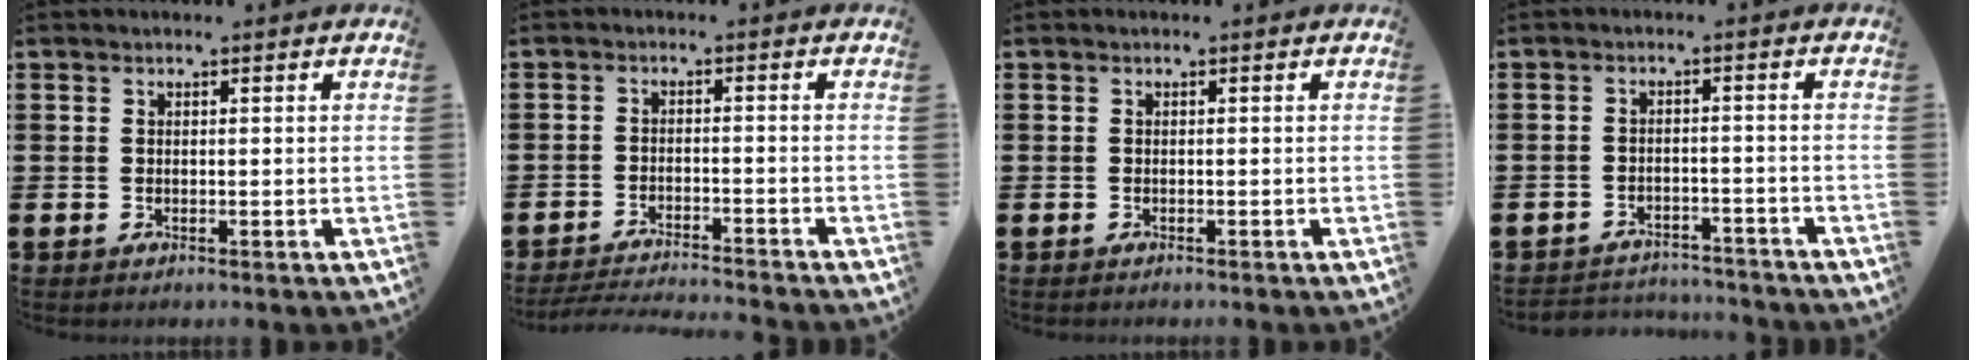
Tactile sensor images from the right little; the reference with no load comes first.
{"total": 2.7, "force": [-2.7, -0.3, 0.4], "torque": [-0.006, 0.000, -0.056]}
{"total": 0.0}
{"total": 2.6, "force": [-2.6, 0.2, -0.3], "torque": [-0.004, 0.002, -0.057]}